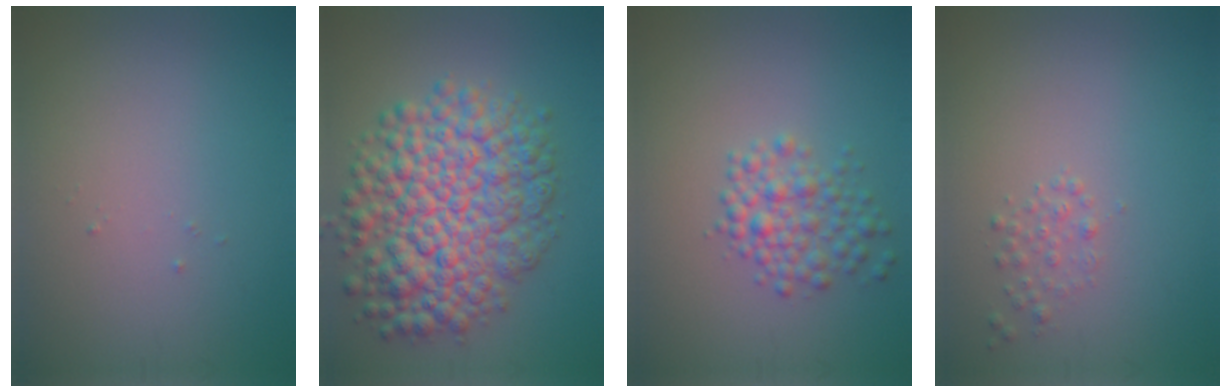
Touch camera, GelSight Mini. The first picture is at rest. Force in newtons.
{"total": 10.2, "press": 10.2, "slide": 0.3}
{"total": 3.1, "press": 3.1, "slide": 0.1}
{"total": 1.1, "press": 1.1, "slide": 0.0}